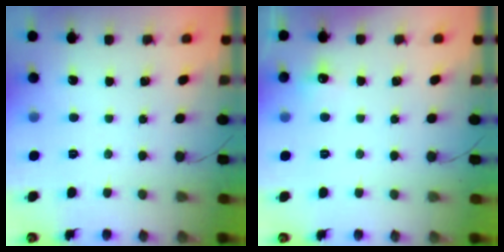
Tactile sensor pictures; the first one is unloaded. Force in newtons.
{"total": 4.6, "press": 4.5, "slide": 1.2}